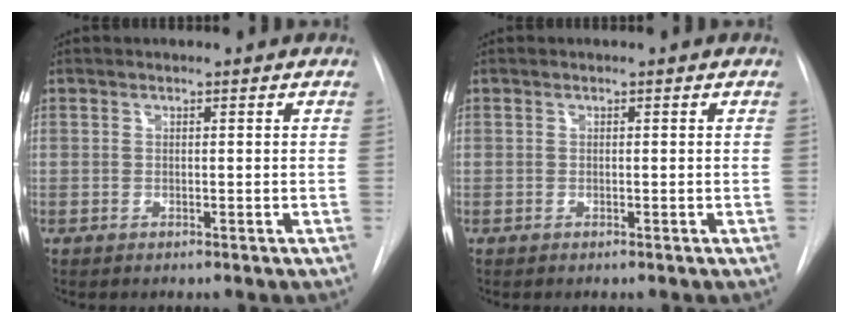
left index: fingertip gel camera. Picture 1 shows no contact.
{"total": 0.0}